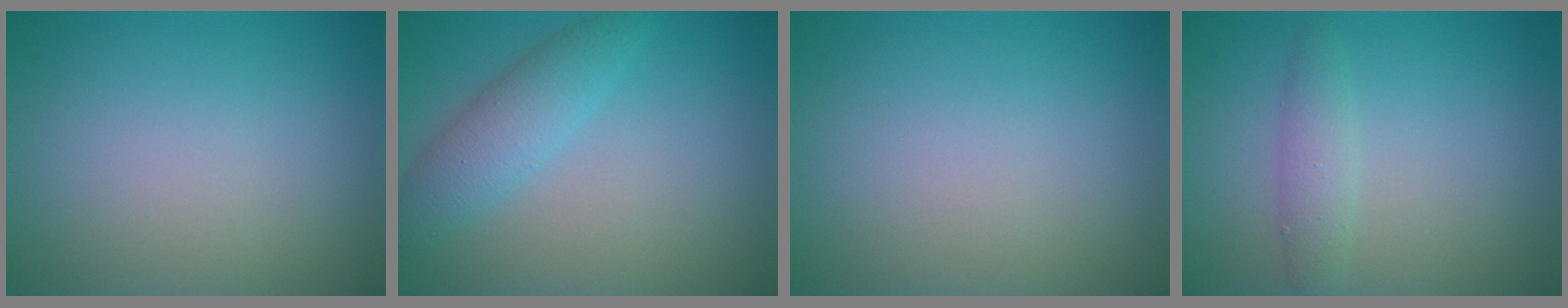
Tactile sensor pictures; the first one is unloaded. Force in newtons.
{"total": 3.3, "press": 3.3, "slide": 0.1}
{"total": 0.0}
{"total": 1.9, "press": 1.9, "slide": 0.1}